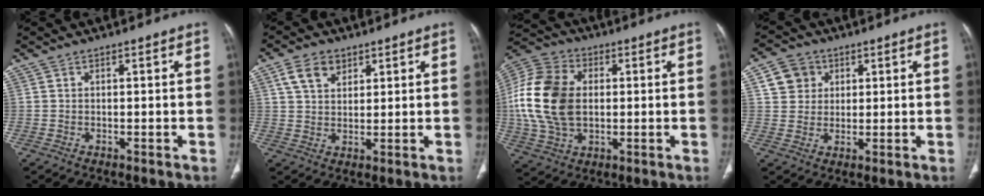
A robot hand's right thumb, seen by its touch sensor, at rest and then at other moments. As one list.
[{"total": 6.0, "force": [3.2, 4.0, 3.2], "torque": [-0.044, -0.011, 0.061]}, {"total": 17.7, "force": [0.7, 12.0, 13.0], "torque": [-0.264, 0.012, 0.014]}, {"total": 8.7, "force": [3.1, 7.8, 2.3], "torque": [-0.011, -0.003, 0.055]}]